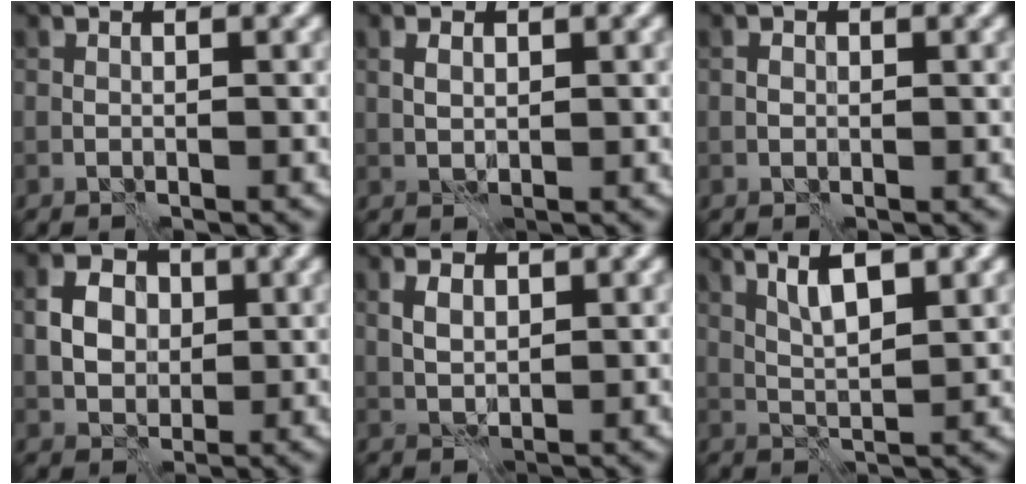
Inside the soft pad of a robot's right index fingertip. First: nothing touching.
{"total": 1.2, "force": [0.6, 0.8, 0.7], "torque": [-0.017, 0.001, 0.014]}
{"total": 0.8, "force": [0.0, 0.7, 0.4], "torque": [-0.006, 0.002, -0.001]}
{"total": 3.9, "force": [0.6, 3.2, 2.1], "torque": [-0.041, 0.004, 0.009]}
{"total": 1.9, "force": [0.9, 1.2, 1.2], "torque": [-0.028, 0.001, 0.018]}
{"total": 4.4, "force": [2.2, 1.1, 3.6], "torque": [-0.074, 0.001, 0.044]}